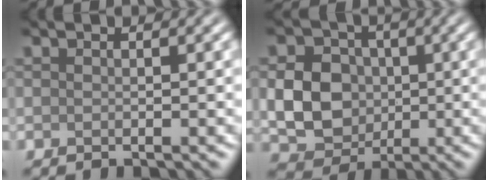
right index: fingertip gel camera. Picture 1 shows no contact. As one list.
[{"total": 6.1, "force": [-0.2, 5.1, 3.4], "torque": [-0.067, -0.001, -0.005]}]